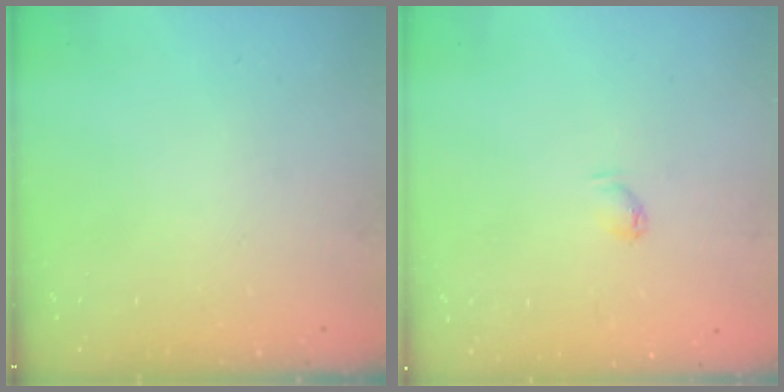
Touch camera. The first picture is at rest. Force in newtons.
{"total": 3.9, "press": 3.8, "slide": 0.6}